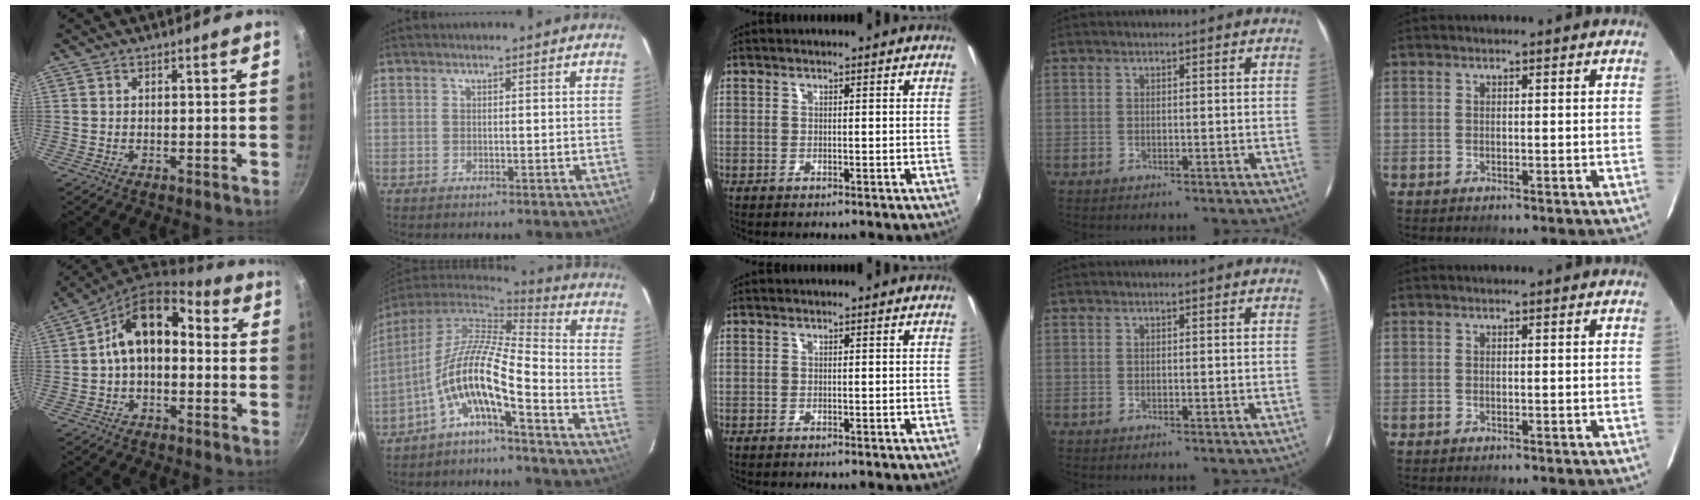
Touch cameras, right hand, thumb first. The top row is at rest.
{"thumb": {"total": 12.3, "force": [0.5, 8.1, 9.3], "torque": [-0.128, 0.044, -0.011]}, "index": {"total": 12.2, "force": [-5.7, 2.0, 10.6], "torque": [-0.197, 0.000, -0.115]}}